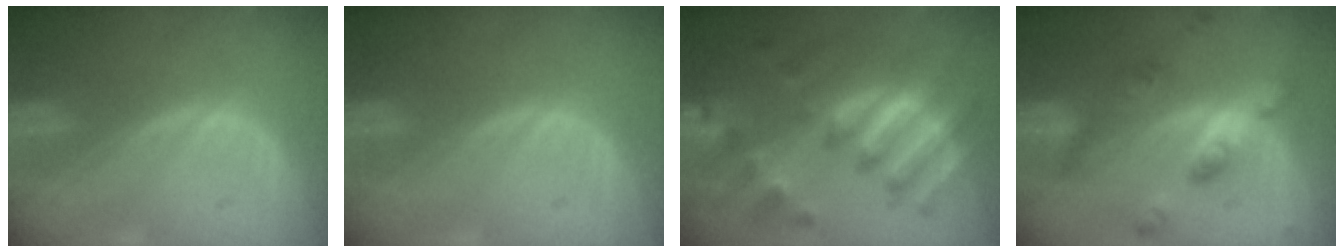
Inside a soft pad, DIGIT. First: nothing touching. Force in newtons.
{"total": 0.0}
{"total": 11.4, "press": 11.3, "slide": 1.3}
{"total": 7.2, "press": 7.2, "slide": 0.6}